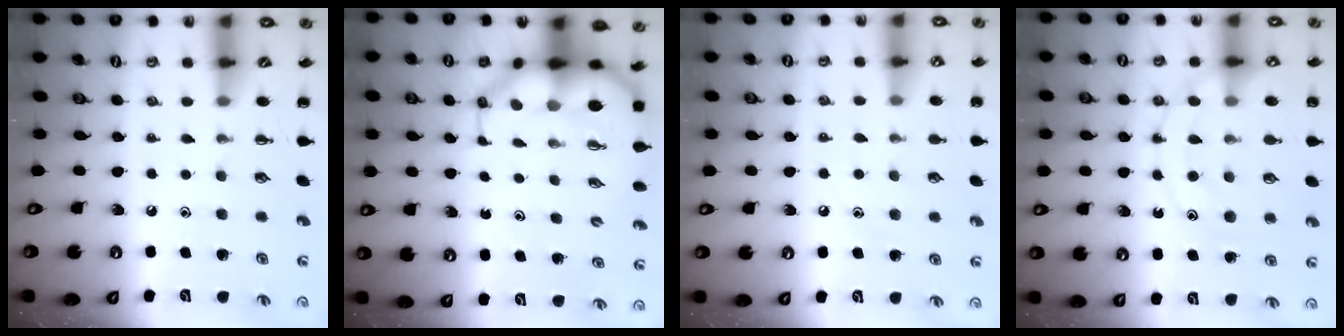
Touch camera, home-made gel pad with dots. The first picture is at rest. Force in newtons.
{"total": 7.9, "press": 7.5, "slide": 2.5}
{"total": 7.6, "press": 7.3, "slide": 2.1}
{"total": 14.1, "press": 14.0, "slide": 1.6}